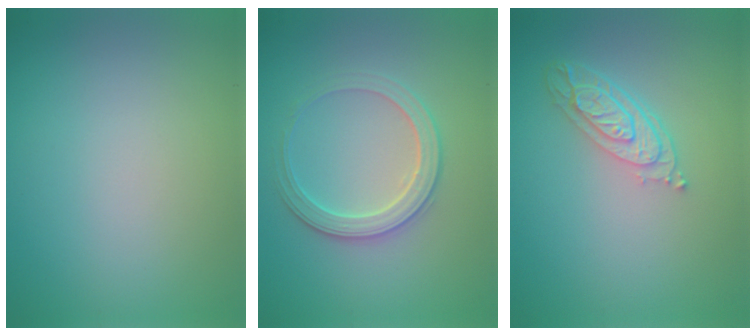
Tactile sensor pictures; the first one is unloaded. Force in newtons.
{"total": 2.8, "press": 2.8, "slide": 0.3}
{"total": 3.8, "press": 2.9, "slide": 2.5}